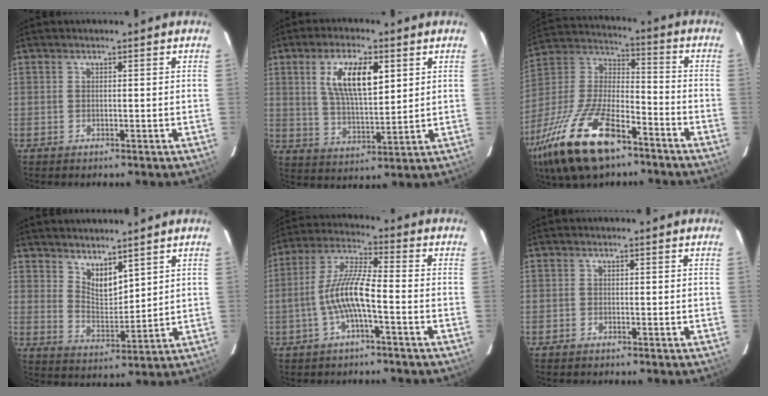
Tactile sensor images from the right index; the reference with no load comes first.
{"total": 11.1, "force": [4.1, 4.0, 9.6], "torque": [-0.178, 0.007, 0.079]}
{"total": 23.7, "force": [-14.5, 9.6, 16.2], "torque": [-0.344, -0.027, -0.261]}
{"total": 8.1, "force": [5.6, 3.2, 4.9], "torque": [-0.081, -0.009, 0.111]}
{"total": 9.4, "force": [-2.8, 1.4, 8.8], "torque": [-0.193, 0.010, -0.052]}
{"total": 0.5, "force": [-0.5, 0.2, 0.0], "torque": [-0.001, 0.002, -0.011]}